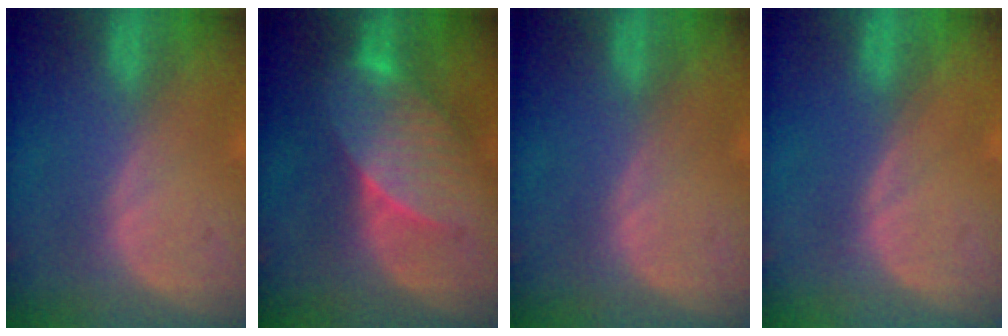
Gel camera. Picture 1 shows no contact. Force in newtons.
{"total": 7.2, "press": 7.1, "slide": 1.1}
{"total": 0.0}
{"total": 0.0}